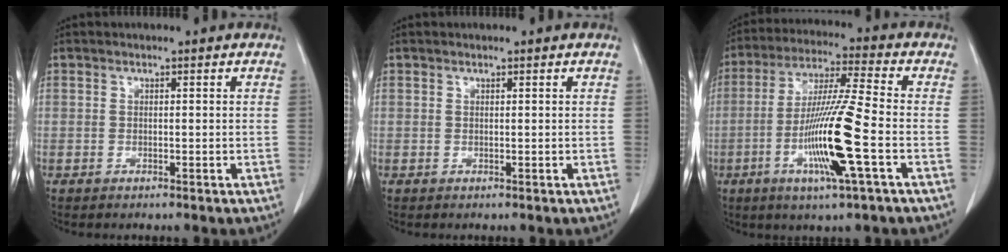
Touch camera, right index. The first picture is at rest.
{"total": 0.0}
{"total": 13.7, "force": [-4.2, -0.5, 13.0], "torque": [-0.259, -0.013, -0.083]}